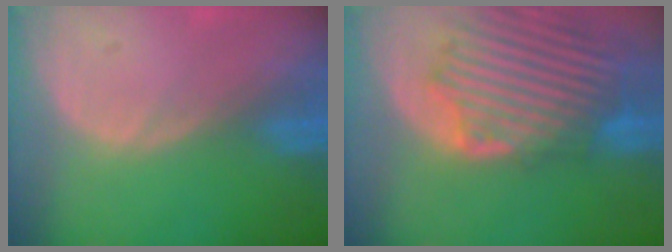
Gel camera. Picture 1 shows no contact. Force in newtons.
{"total": 13.1, "press": 11.5, "slide": 6.4}